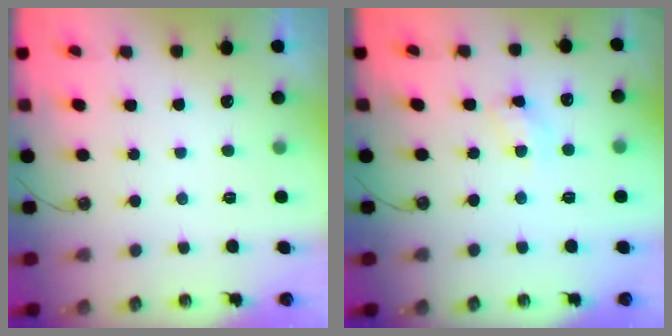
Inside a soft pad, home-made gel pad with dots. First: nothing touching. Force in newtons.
{"total": 4.9, "press": 4.9, "slide": 0.3}